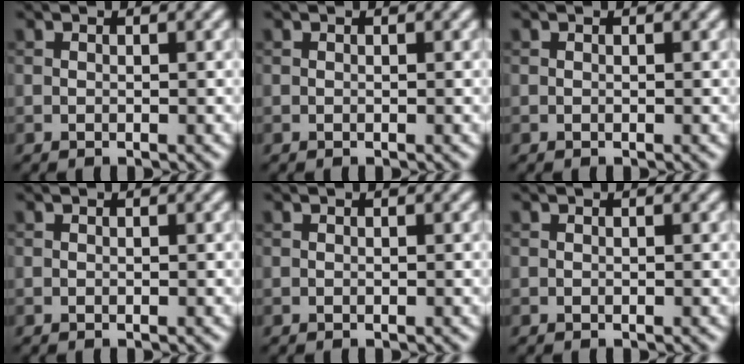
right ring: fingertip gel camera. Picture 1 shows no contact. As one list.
[{"total": 0.0}, {"total": 0.0}, {"total": 0.0}, {"total": 0.0}, {"total": 0.0}]